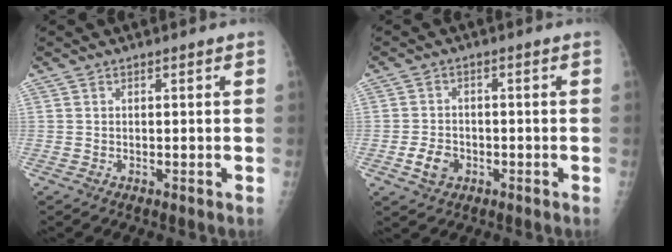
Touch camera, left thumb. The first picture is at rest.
{"total": 4.3, "force": [-1.6, 3.3, 2.3], "torque": [-0.033, 0.009, -0.027]}